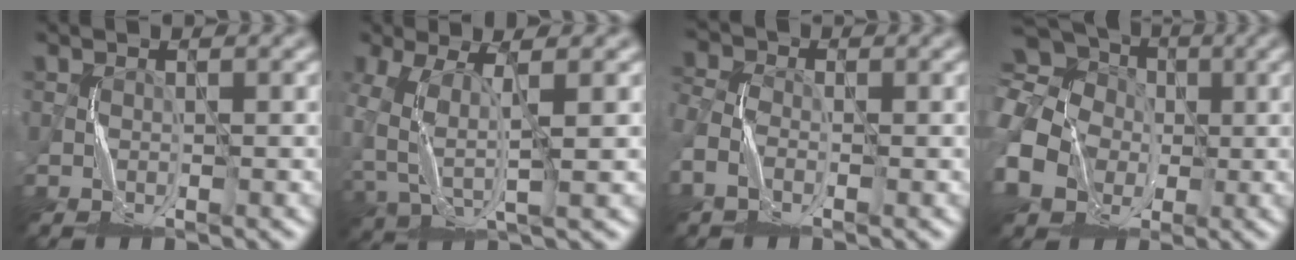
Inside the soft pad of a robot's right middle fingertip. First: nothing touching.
{"total": 5.2, "force": [-0.3, 2.6, 4.4], "torque": [-0.112, -0.003, -0.002]}
{"total": 3.9, "force": [-1.7, 2.9, 2.1], "torque": [-0.066, -0.002, -0.034]}
{"total": 14.8, "force": [-1.6, 12.8, 7.1], "torque": [-0.202, 0.007, -0.057]}